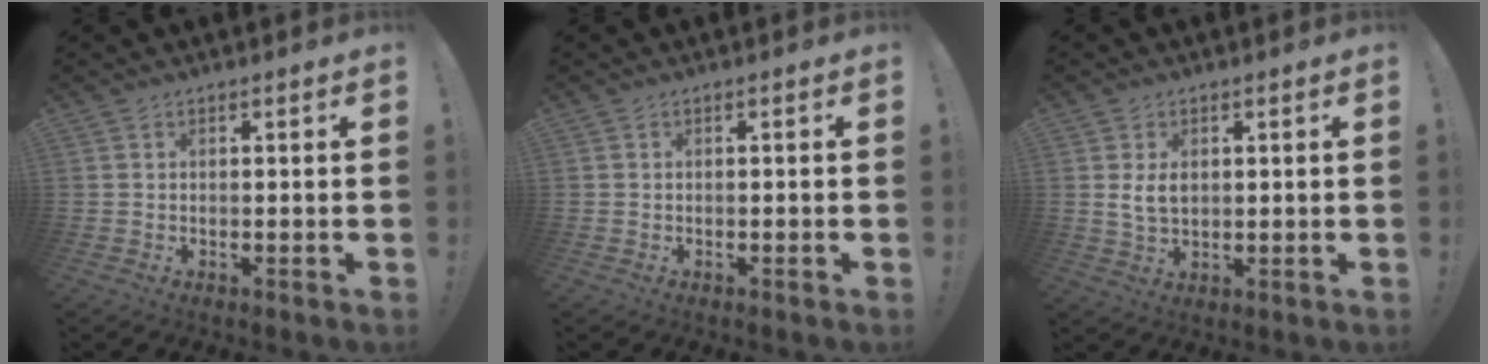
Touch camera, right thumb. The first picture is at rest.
{"total": 0.0}
{"total": 5.0, "force": [1.2, 3.4, 3.5], "torque": [-0.050, 0.001, 0.022]}